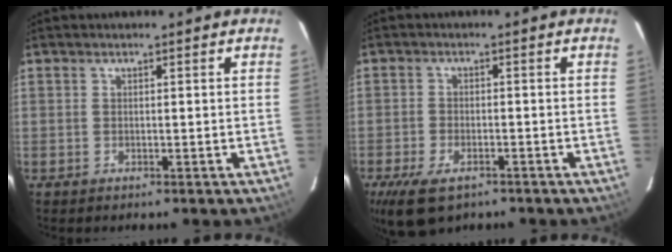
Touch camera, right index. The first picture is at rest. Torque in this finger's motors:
{"motor_torque": [0.72, -0.50, 0.42, 0.09]}